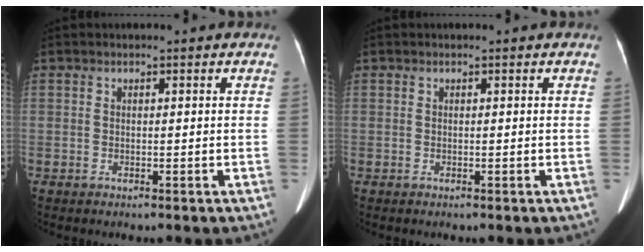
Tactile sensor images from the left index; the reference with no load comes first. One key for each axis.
{"total": 0.0}